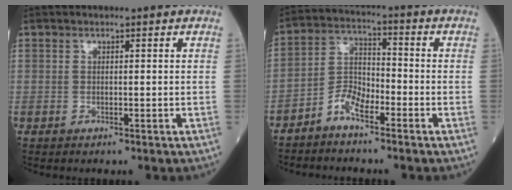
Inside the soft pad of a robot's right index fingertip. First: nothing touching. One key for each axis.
{"total": 5.5, "fx": -3.8, "fy": 2.2, "fz": 3.2, "tx": -0.065, "ty": 0.010, "tz": -0.079}